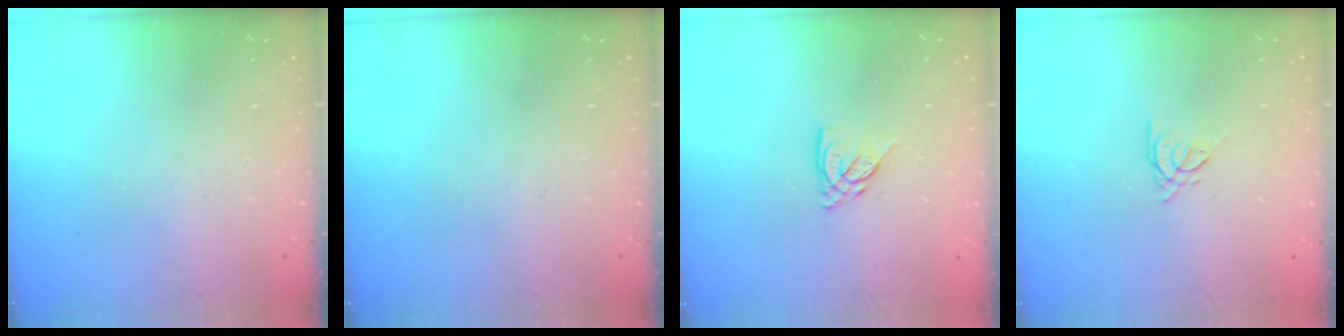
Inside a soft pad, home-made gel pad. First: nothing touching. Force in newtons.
{"total": 0.0}
{"total": 5.6, "press": 5.6, "slide": 0.5}
{"total": 1.9, "press": 1.8, "slide": 0.5}